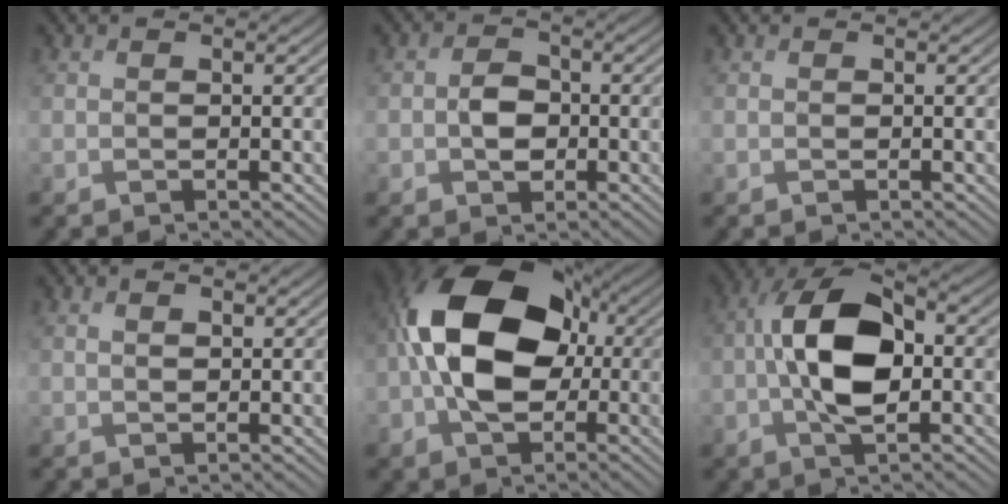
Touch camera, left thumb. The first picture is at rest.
{"total": 3.6, "force": [-1.1, 2.8, 2.0], "torque": [-0.035, -0.003, -0.026]}
{"total": 0.0}
{"total": 1.4, "force": [0.5, 0.7, 1.1], "torque": [-0.017, -0.006, 0.014]}
{"total": 14.1, "force": [-0.3, 9.7, 10.3], "torque": [-0.193, 0.013, -0.022]}
{"total": 10.6, "force": [-0.8, 5.7, 8.9], "torque": [-0.175, 0.011, -0.025]}